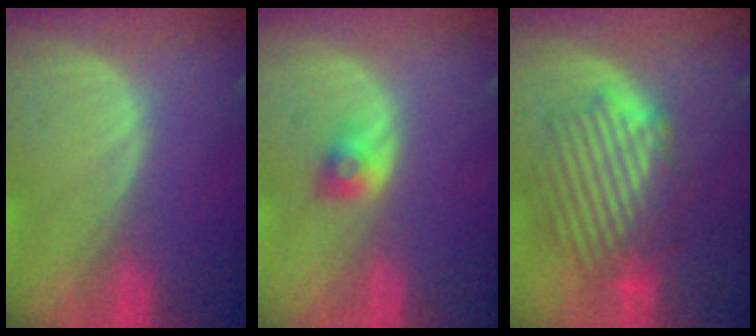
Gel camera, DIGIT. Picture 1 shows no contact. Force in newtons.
{"total": 2.5, "press": 2.3, "slide": 0.9}
{"total": 8.6, "press": 8.4, "slide": 1.9}